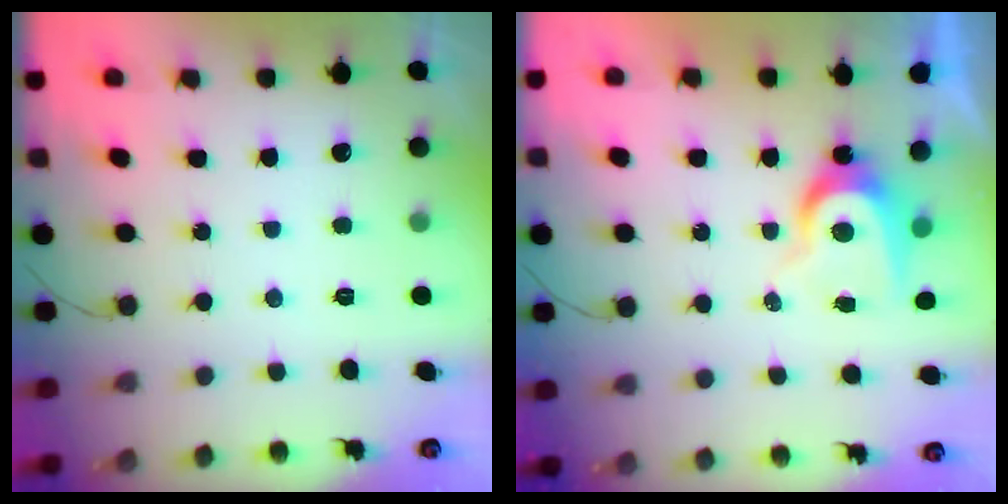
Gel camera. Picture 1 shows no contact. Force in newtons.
{"total": 8.2, "press": 8.2, "slide": 0.3}